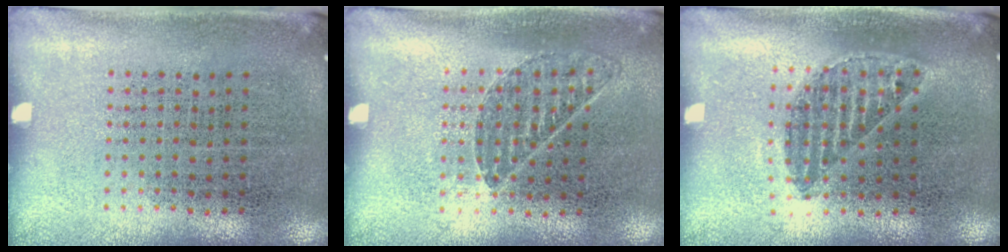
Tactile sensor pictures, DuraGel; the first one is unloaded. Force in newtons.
{"total": 0.8, "press": 0.8, "slide": 0.2}
{"total": 1.2, "press": 1.0, "slide": 0.5}